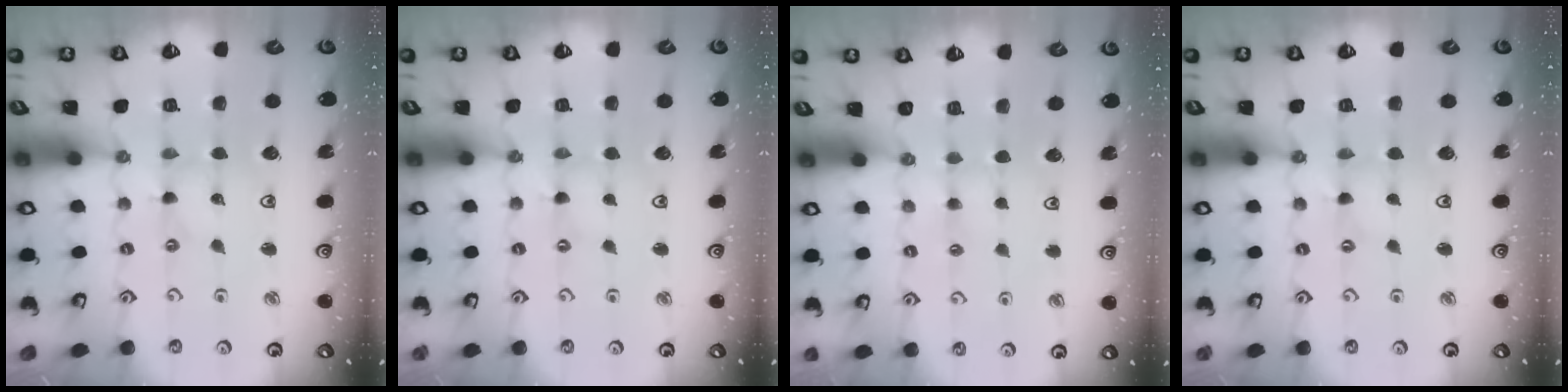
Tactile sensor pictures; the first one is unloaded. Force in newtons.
{"total": 0.5, "press": 0.5, "slide": 0.1}
{"total": 1.9, "press": 1.9, "slide": 0.3}
{"total": 0.0}